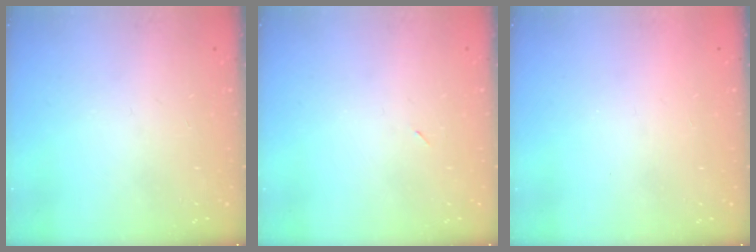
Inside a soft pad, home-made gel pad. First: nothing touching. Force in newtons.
{"total": 2.3, "press": 1.9, "slide": 1.2}
{"total": 1.5, "press": 1.5, "slide": 0.1}